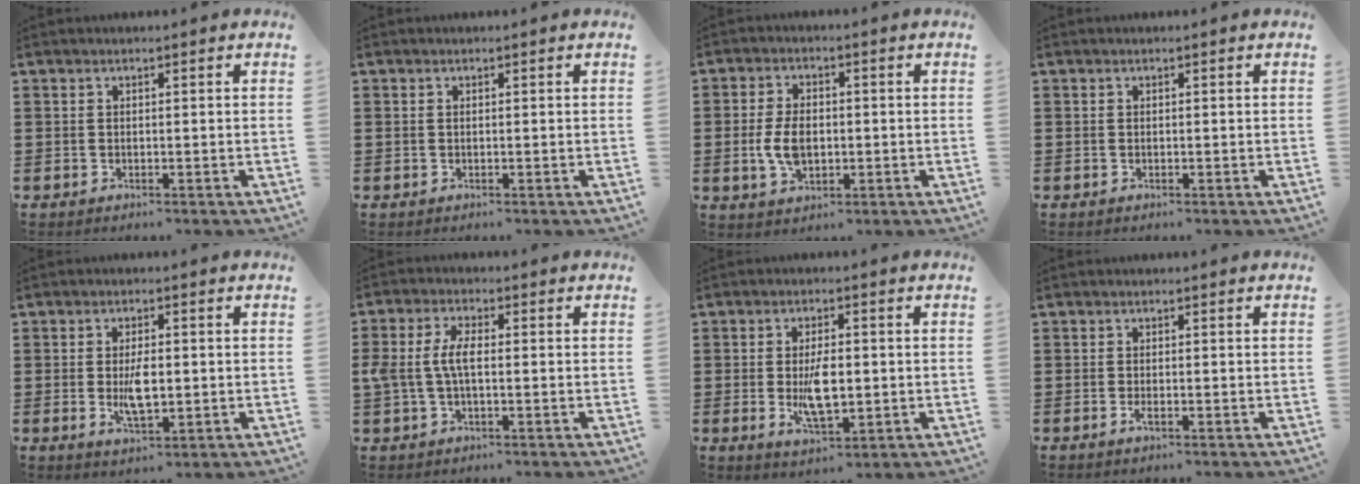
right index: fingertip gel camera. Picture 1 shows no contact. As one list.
[{"total": 0.0}, {"total": 5.7, "force": [-0.6, 3.3, 4.6], "torque": [-0.107, -0.003, -0.015]}, {"total": 0.0}, {"total": 5.1, "force": [-0.4, 2.0, 4.6], "torque": [-0.083, -0.007, -0.009]}, {"total": 5.1, "force": [-0.1, 2.2, 4.6], "torque": [-0.115, -0.002, -0.012]}, {"total": 6.5, "force": [-0.5, 2.8, 5.9], "torque": [-0.111, -0.007, -0.012]}, {"total": 1.1, "force": [-0.6, 0.2, 0.9], "torque": [-0.025, -0.007, -0.011]}]